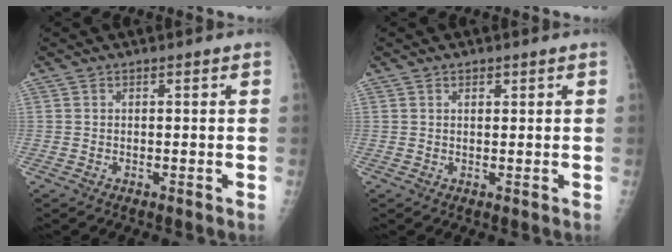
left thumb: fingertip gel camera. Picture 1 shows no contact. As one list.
[{"total": 1.3, "force": [0.8, 0.8, 0.6], "torque": [-0.003, -0.003, 0.011]}]